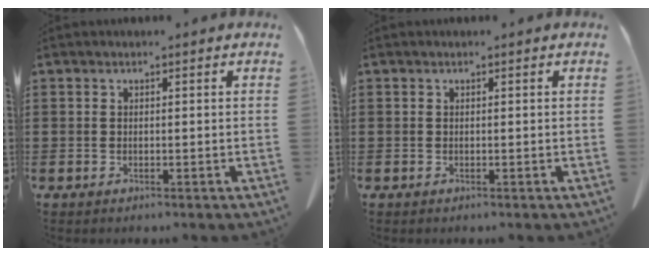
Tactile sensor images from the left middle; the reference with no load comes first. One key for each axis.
{"total": 0.0}